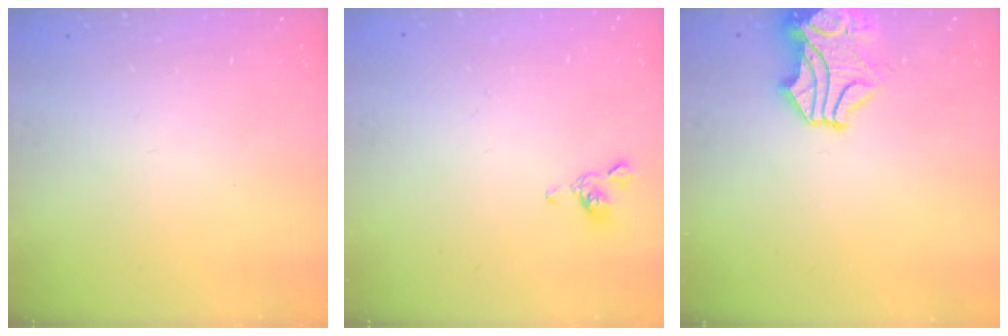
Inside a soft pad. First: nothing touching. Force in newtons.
{"total": 2.5, "press": 2.5, "slide": 0.2}
{"total": 2.0, "press": 1.4, "slide": 1.5}